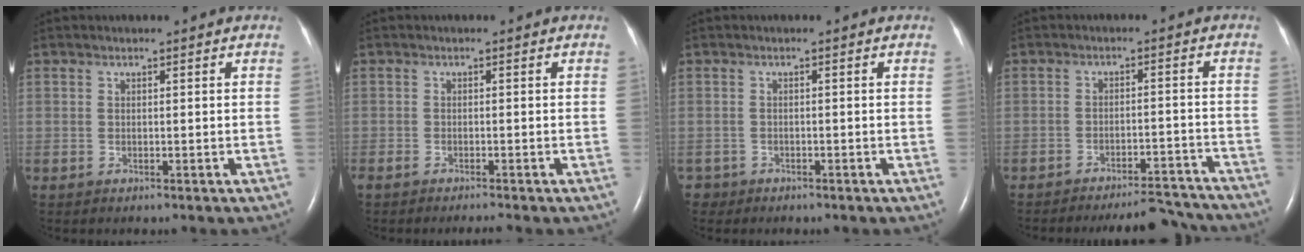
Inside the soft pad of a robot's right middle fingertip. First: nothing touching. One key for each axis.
{"total": 1.9, "fx": -1.7, "fy": -0.1, "fz": 0.9, "tx": -0.018, "ty": -0.006, "tz": -0.028}
{"total": 1.4, "fx": -1.1, "fy": 0.9, "fz": -0.4, "tx": 0.002, "ty": 0.005, "tz": -0.018}
{"total": 9.7, "fx": -9.4, "fy": 1.1, "fz": 1.9, "tx": -0.011, "ty": 0.007, "tz": -0.124}